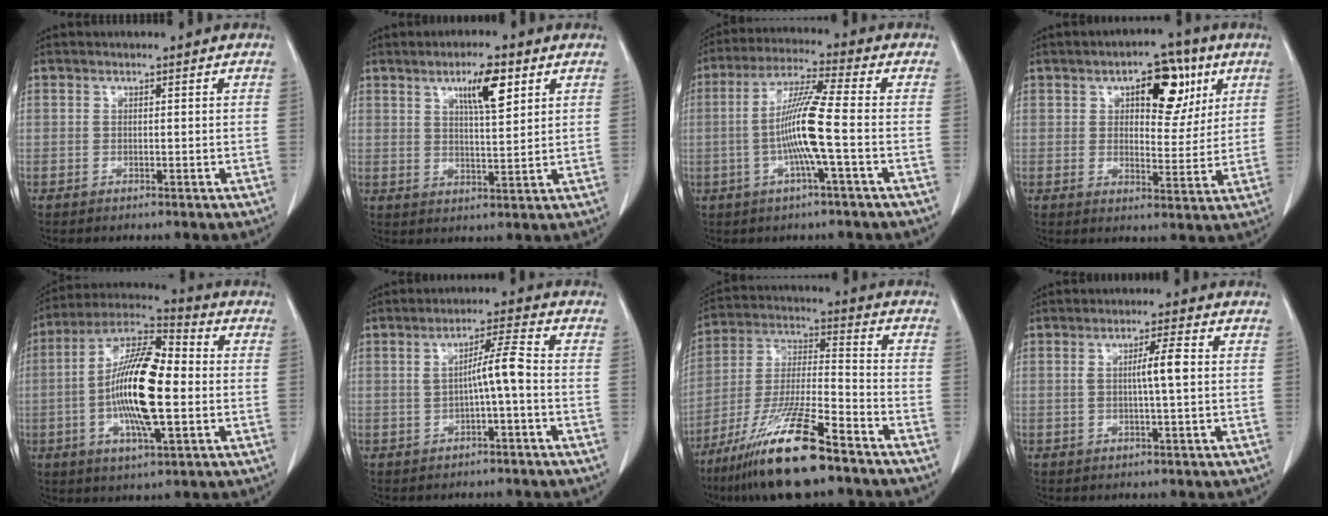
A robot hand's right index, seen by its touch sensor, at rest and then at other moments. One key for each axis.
{"total": 6.8, "fx": 3.5, "fy": 1.2, "fz": 5.7, "tx": -0.098, "ty": 0.000, "tz": 0.058}
{"total": 9.7, "fx": -1.6, "fy": -0.6, "fz": 9.5, "tx": -0.188, "ty": 0.005, "tz": -0.035}
{"total": 9.7, "fx": 4.4, "fy": 4.6, "fz": 7.3, "tx": -0.094, "ty": 0.018, "tz": 0.064}
{"total": 16.5, "fx": -1.4, "fy": 3.9, "fz": 16.0, "tx": -0.304, "ty": 0.010, "tz": -0.027}
{"total": 4.7, "fx": -0.6, "fy": -0.1, "fz": 4.7, "tx": -0.073, "ty": 0.014, "tz": -0.006}
{"total": 16.5, "fx": -11.3, "fy": 1.7, "fz": 12.0, "tx": -0.254, "ty": -0.034, "tz": -0.206}
{"total": 3.9, "fx": 0.3, "fy": -0.1, "fz": 3.9, "tx": -0.069, "ty": 0.004, "tz": 0.007}